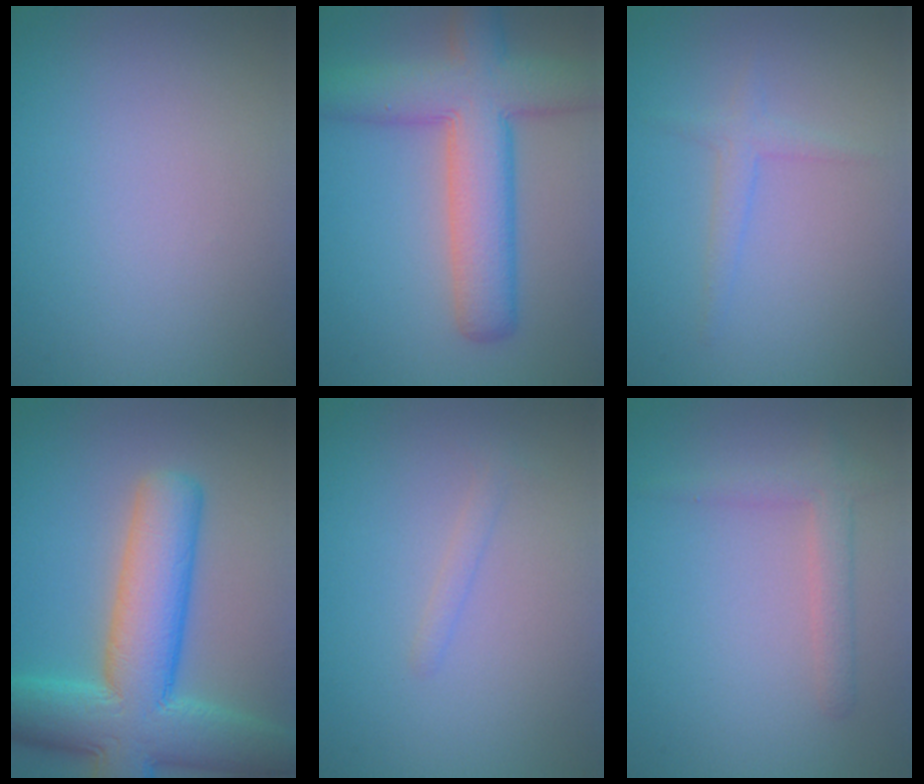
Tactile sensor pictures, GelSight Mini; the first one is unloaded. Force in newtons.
{"total": 8.3, "press": 8.3, "slide": 0.3}
{"total": 1.4, "press": 1.4, "slide": 0.1}
{"total": 11.5, "press": 11.5, "slide": 0.5}
{"total": 0.9, "press": 0.9, "slide": 0.1}
{"total": 2.2, "press": 2.2, "slide": 0.1}